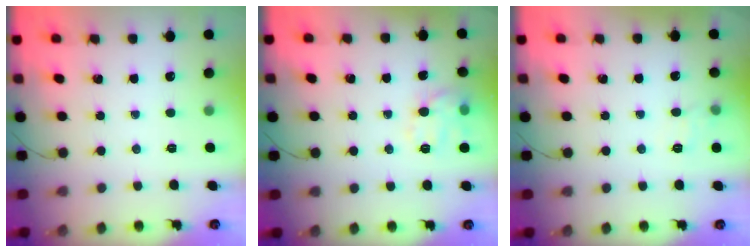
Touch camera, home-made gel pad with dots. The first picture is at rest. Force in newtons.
{"total": 10.8, "press": 10.8, "slide": 0.4}
{"total": 6.8, "press": 6.6, "slide": 1.6}